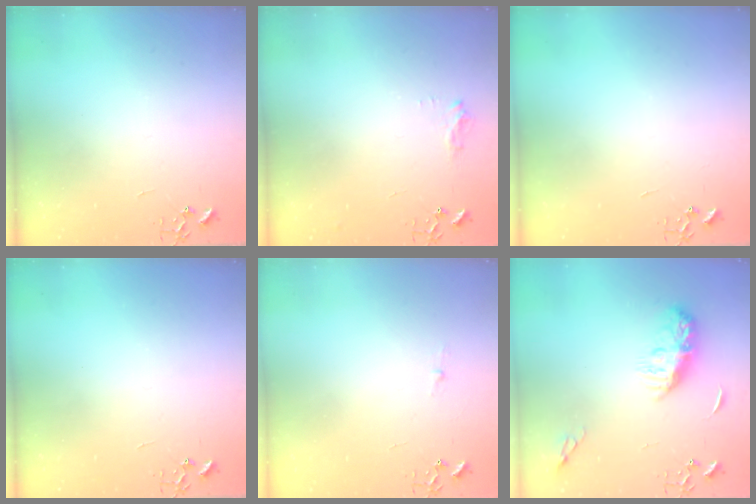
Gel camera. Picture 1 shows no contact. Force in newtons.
{"total": 8.7, "press": 8.7, "slide": 0.9}
{"total": 0.0}
{"total": 0.0}
{"total": 2.6, "press": 2.5, "slide": 0.4}
{"total": 9.8, "press": 9.8, "slide": 0.5}